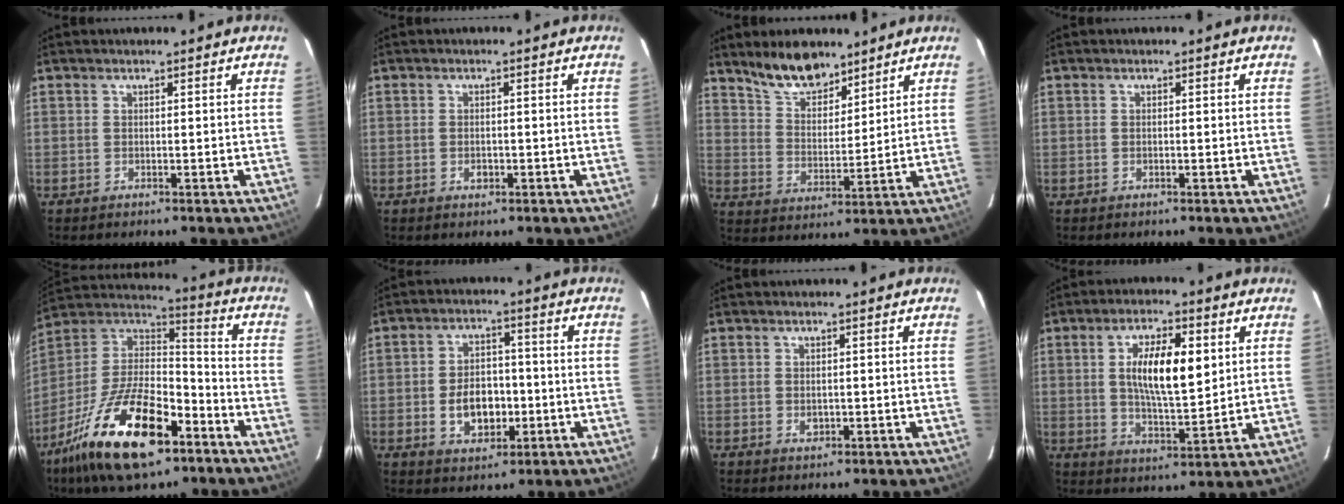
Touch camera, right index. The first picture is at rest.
{"total": 1.4, "force": [-0.6, 0.8, 0.9], "torque": [-0.019, 0.001, -0.009]}
{"total": 10.3, "force": [8.2, 3.9, 4.7], "torque": [-0.082, 0.006, 0.153]}
{"total": 0.0}
{"total": 24.7, "force": [-13.7, 10.5, 17.6], "torque": [-0.352, -0.026, -0.238]}
{"total": 8.8, "force": [-2.1, 6.1, 6.0], "torque": [-0.117, 0.013, -0.022]}
{"total": 1.9, "force": [-0.4, 1.3, 1.2], "torque": [-0.020, 0.000, -0.004]}
{"total": 11.8, "force": [2.8, 4.2, 10.6], "torque": [-0.187, 0.003, 0.052]}